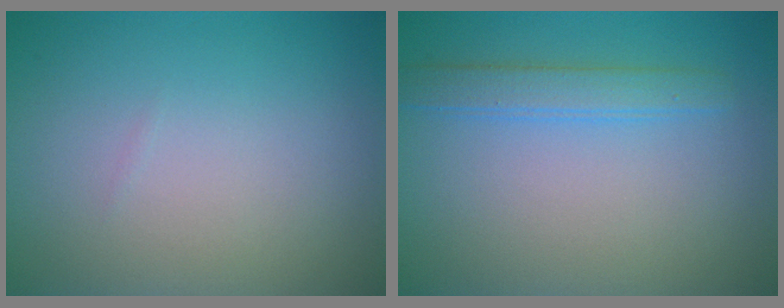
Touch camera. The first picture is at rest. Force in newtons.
{"total": 2.3, "press": 2.3, "slide": 0.2}